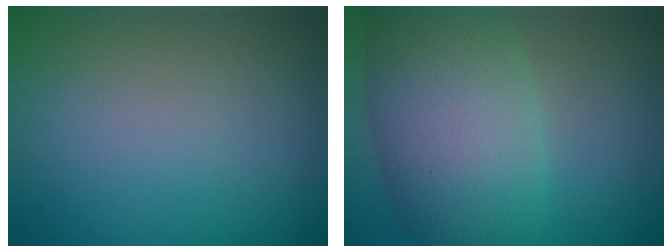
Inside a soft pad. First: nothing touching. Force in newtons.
{"total": 9.9, "press": 9.9, "slide": 0.4}